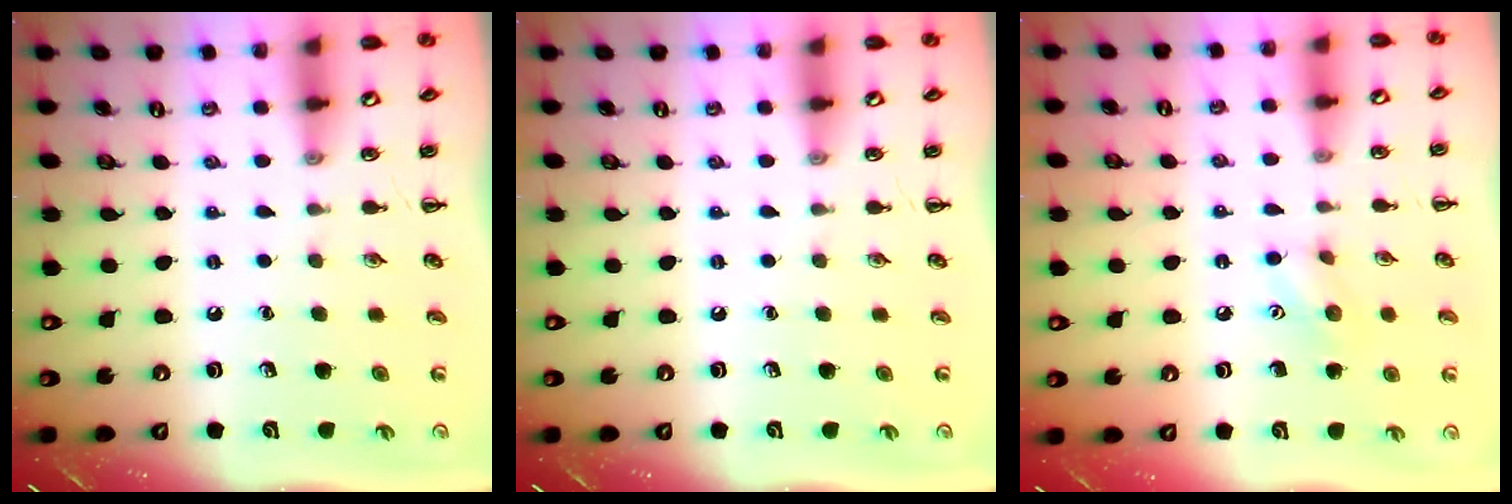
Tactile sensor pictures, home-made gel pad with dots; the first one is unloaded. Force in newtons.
{"total": 0.0}
{"total": 7.2, "press": 7.2, "slide": 0.8}